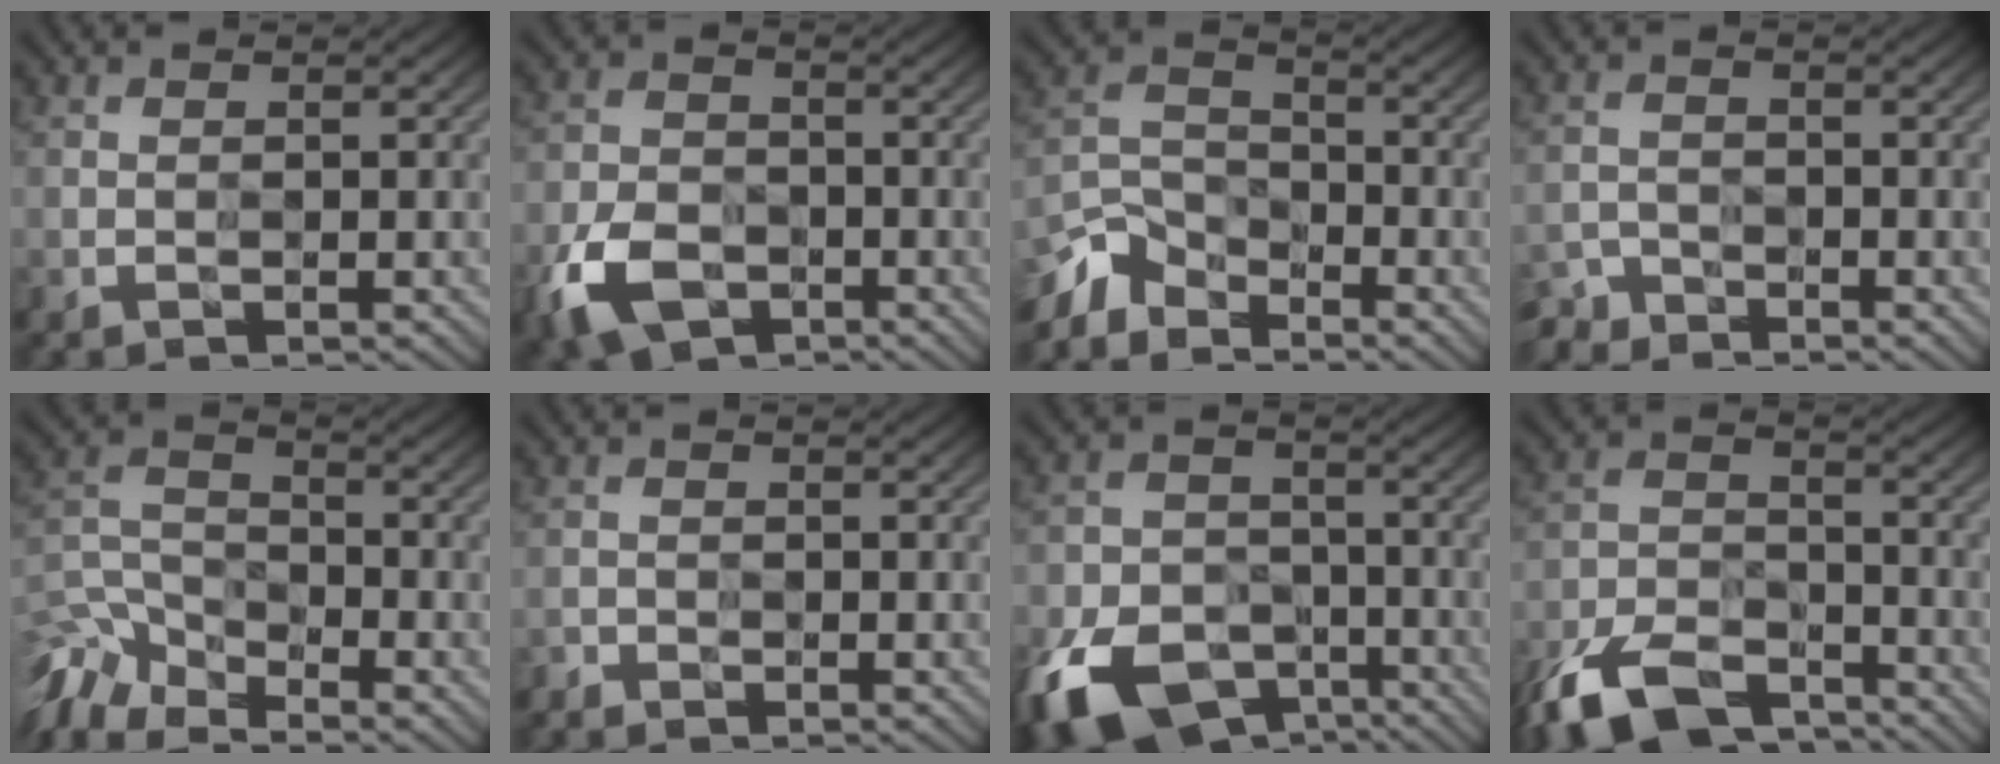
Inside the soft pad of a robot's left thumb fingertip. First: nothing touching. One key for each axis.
{"total": 5.3, "fx": -2.9, "fy": 4.0, "fz": 1.8, "tx": -0.048, "ty": -0.006, "tz": -0.063}
{"total": 6.2, "fx": -5.3, "fy": 3.1, "fz": 0.9, "tx": -0.018, "ty": -0.004, "tz": -0.122}
{"total": 3.3, "fx": -3.1, "fy": 1.0, "fz": -0.6, "tx": 0.015, "ty": -0.005, "tz": -0.063}
{"total": 9.8, "fx": -8.0, "fy": 4.2, "fz": 3.7, "tx": -0.097, "ty": -0.012, "tz": -0.167}
{"total": 1.7, "fx": -1.6, "fy": 0.5, "fz": -0.5, "tx": 0.011, "ty": -0.006, "tz": -0.029}
{"total": 9.9, "fx": -6.2, "fy": 6.6, "fz": 3.8, "tx": -0.092, "ty": -0.024, "tz": -0.123}
{"total": 8.8, "fx": -7.3, "fy": 3.7, "fz": 3.2, "tx": -0.071, "ty": -0.006, "tz": -0.155}